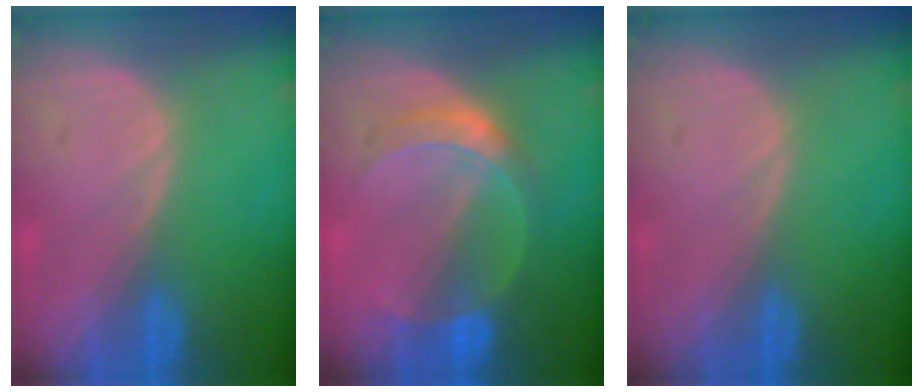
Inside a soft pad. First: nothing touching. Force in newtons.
{"total": 5.5, "press": 5.5, "slide": 0.1}
{"total": 0.0}